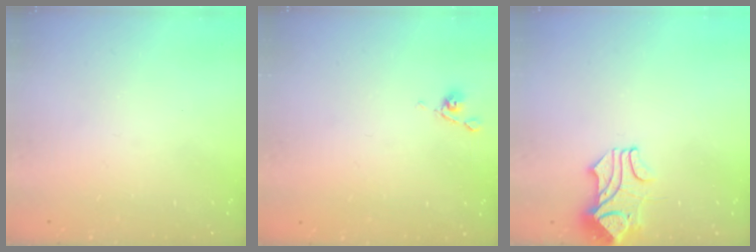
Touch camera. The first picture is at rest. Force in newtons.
{"total": 5.1, "press": 5.1, "slide": 0.3}
{"total": 1.7, "press": 1.2, "slide": 1.1}